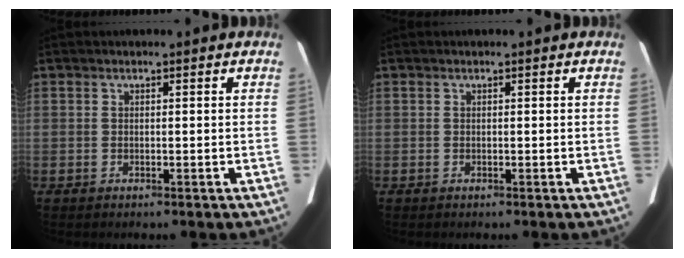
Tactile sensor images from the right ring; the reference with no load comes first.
{"total": 0.0}